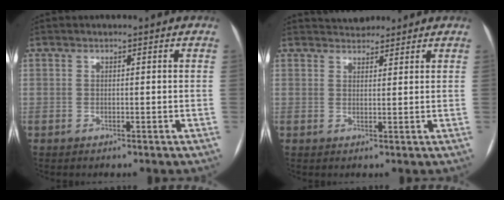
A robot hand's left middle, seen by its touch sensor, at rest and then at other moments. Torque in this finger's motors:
{"motor_torque": [0.17, -0.16, -0.02, -0.01]}